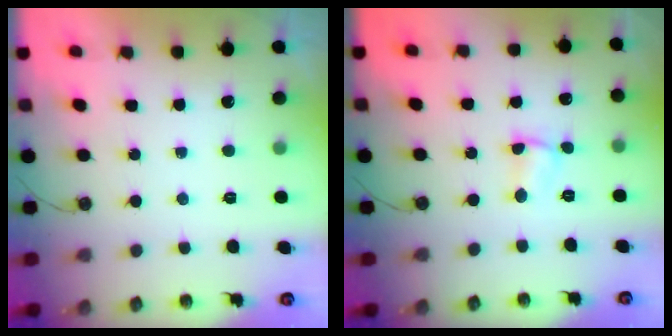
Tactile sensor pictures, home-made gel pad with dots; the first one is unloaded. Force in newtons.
{"total": 1.5, "press": 1.4, "slide": 0.5}